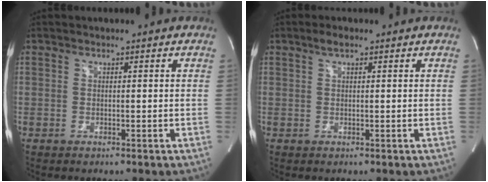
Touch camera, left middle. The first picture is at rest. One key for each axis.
{"total": 1.6, "fx": 1.0, "fy": 0.4, "fz": 1.2, "tx": -0.026, "ty": 0.009, "tz": 0.017}